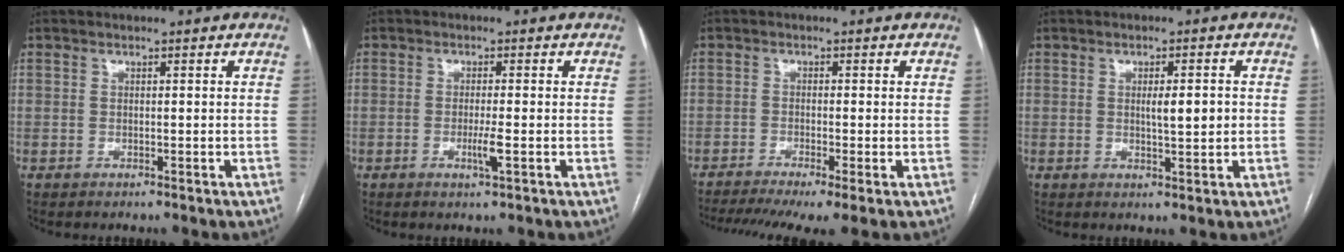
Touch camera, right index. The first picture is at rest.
{"total": 2.5, "force": [-0.8, -0.1, 2.4], "torque": [-0.045, -0.005, -0.013]}
{"total": 9.7, "force": [-6.7, 1.3, 6.9], "torque": [-0.113, -0.011, -0.108]}
{"total": 3.7, "force": [0.2, 0.7, 3.7], "torque": [-0.059, -0.002, 0.004]}